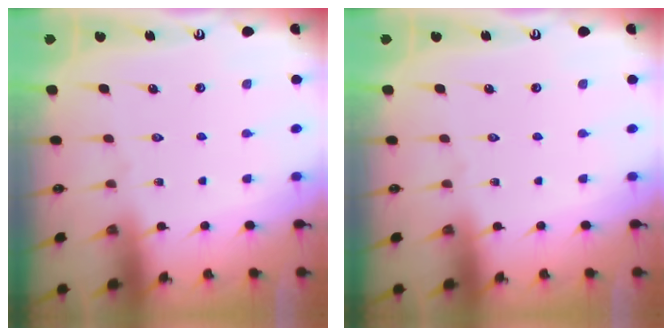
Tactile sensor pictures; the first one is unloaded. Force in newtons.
{"total": 0.0}